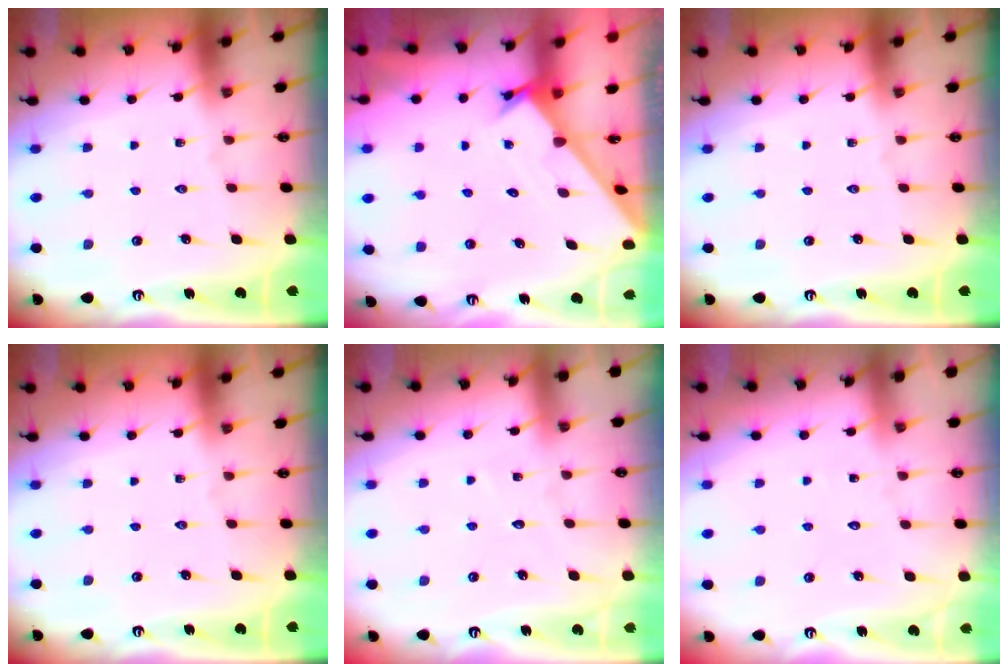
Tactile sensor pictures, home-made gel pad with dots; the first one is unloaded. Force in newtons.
{"total": 1.7, "press": 1.7, "slide": 0.1}
{"total": 0.0}
{"total": 0.0}
{"total": 3.0, "press": 2.9, "slide": 0.4}
{"total": 4.1, "press": 4.1, "slide": 0.3}